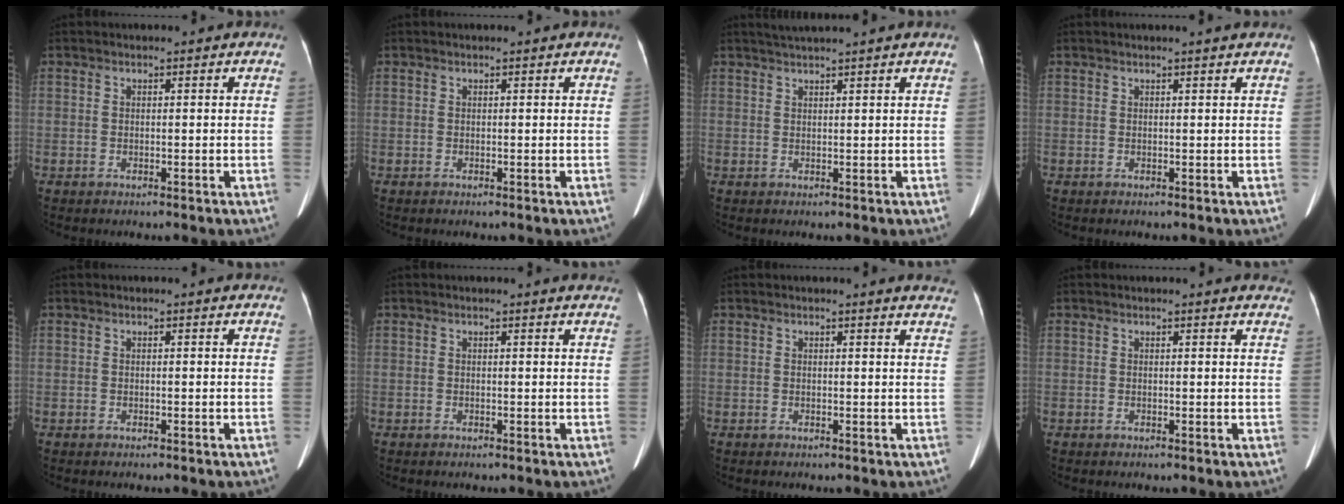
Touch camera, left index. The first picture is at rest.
{"total": 0.0}
{"total": 3.5, "force": [3.0, -1.0, 1.6], "torque": [-0.020, 0.023, 0.054]}
{"total": 1.8, "force": [1.6, -0.4, 0.8], "torque": [-0.015, 0.006, 0.023]}
{"total": 0.6, "force": [0.5, 0.1, 0.1], "torque": [-0.006, -0.001, -0.003]}
{"total": 2.6, "force": [2.5, 0.0, 0.5], "torque": [-0.008, -0.007, 0.012]}
{"total": 4.5, "force": [4.4, 0.1, 1.0], "torque": [-0.009, -0.017, 0.021]}
{"total": 6.1, "force": [5.9, 1.1, 1.2], "torque": [0.002, -0.001, 0.038]}